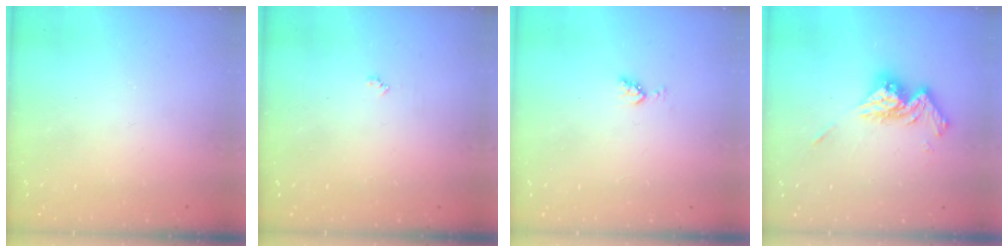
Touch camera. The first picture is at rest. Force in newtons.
{"total": 3.7, "press": 3.7, "slide": 0.4}
{"total": 3.5, "press": 3.4, "slide": 0.9}
{"total": 13.5, "press": 13.4, "slide": 1.2}